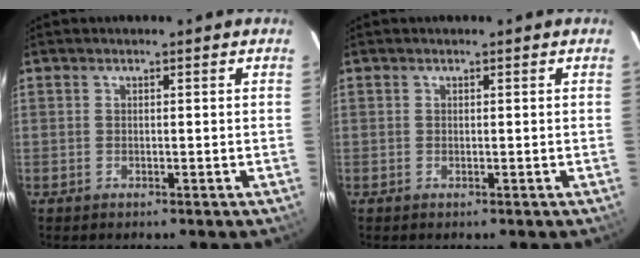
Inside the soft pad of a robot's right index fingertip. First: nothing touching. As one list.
[{"total": 0.0}]